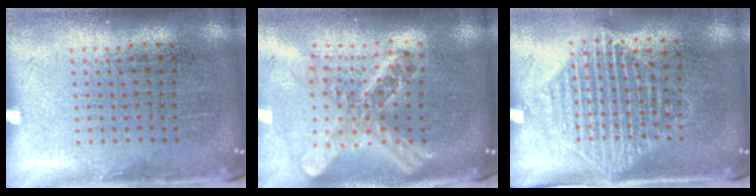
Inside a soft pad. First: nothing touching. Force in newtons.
{"total": 2.3, "press": 1.8, "slide": 1.5}
{"total": 1.5, "press": 1.3, "slide": 0.8}